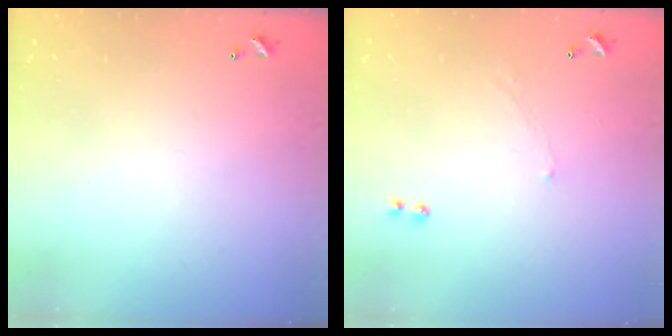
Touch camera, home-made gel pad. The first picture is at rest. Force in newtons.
{"total": 1.0, "press": 0.7, "slide": 0.6}